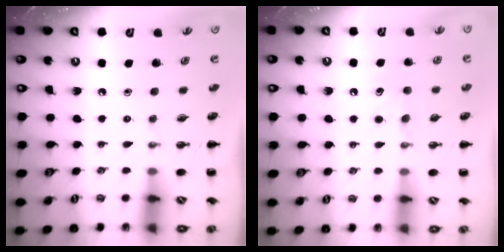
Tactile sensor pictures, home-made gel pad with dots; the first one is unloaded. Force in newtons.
{"total": 6.1, "press": 5.9, "slide": 1.7}